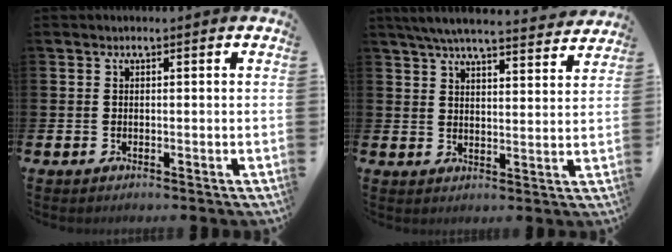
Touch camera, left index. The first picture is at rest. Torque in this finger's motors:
{"motor_torque": [1.10, -1.04, 0.67, 0.21]}